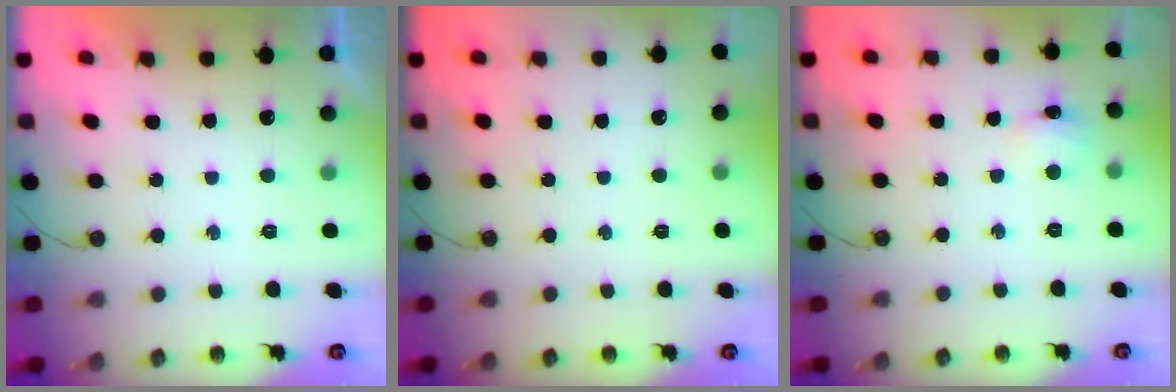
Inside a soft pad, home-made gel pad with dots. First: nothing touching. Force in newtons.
{"total": 0.0}
{"total": 2.9, "press": 2.9, "slide": 0.5}